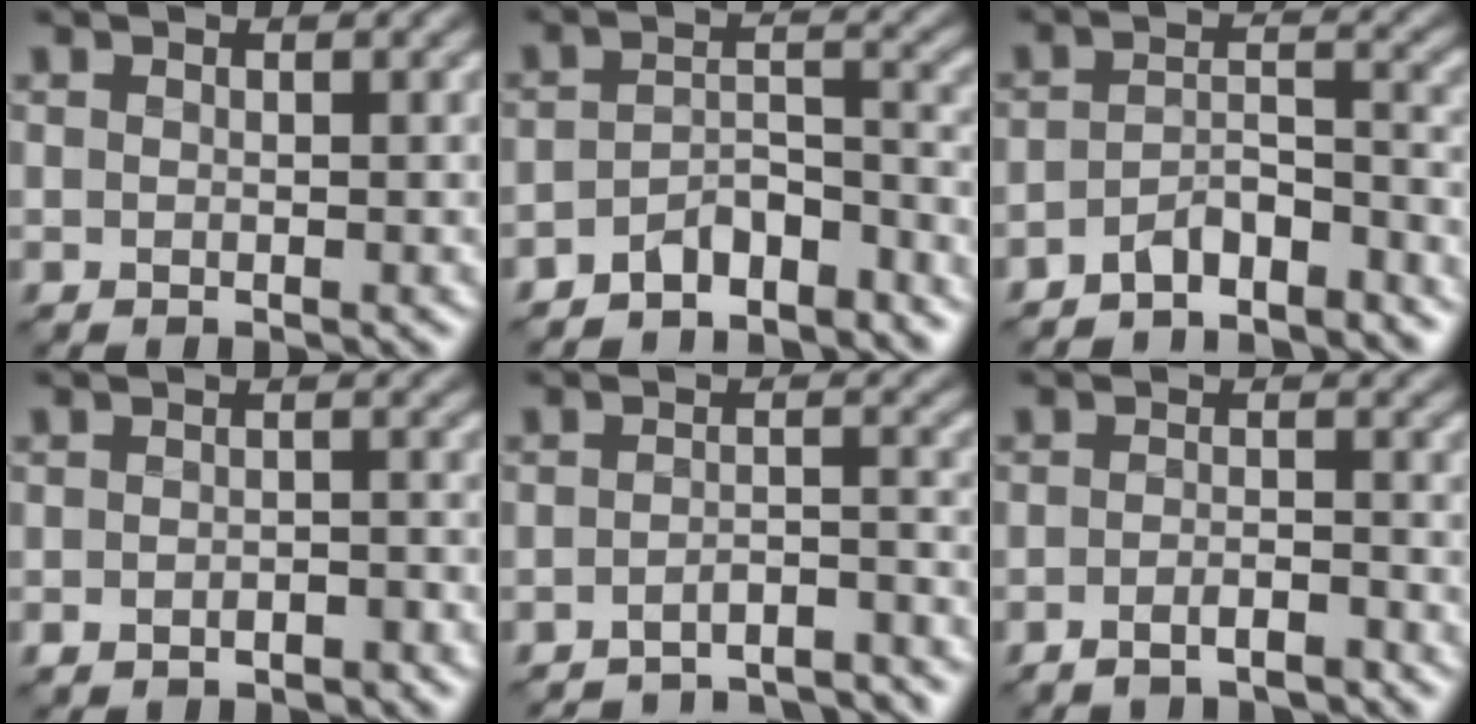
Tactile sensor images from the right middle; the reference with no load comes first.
{"total": 5.0, "force": [-4.4, 1.6, 1.9], "torque": [-0.033, 0.002, -0.080]}
{"total": 4.3, "force": [-3.8, 1.0, 1.7], "torque": [-0.035, 0.003, -0.073]}
{"total": 1.9, "force": [-1.4, 0.9, 0.9], "torque": [-0.017, 0.002, -0.024]}
{"total": 6.4, "force": [-6.1, 0.7, 1.6], "torque": [-0.025, -0.007, -0.088]}
{"total": 2.1, "force": [-1.8, 0.3, 1.0], "torque": [-0.021, 0.001, -0.035]}